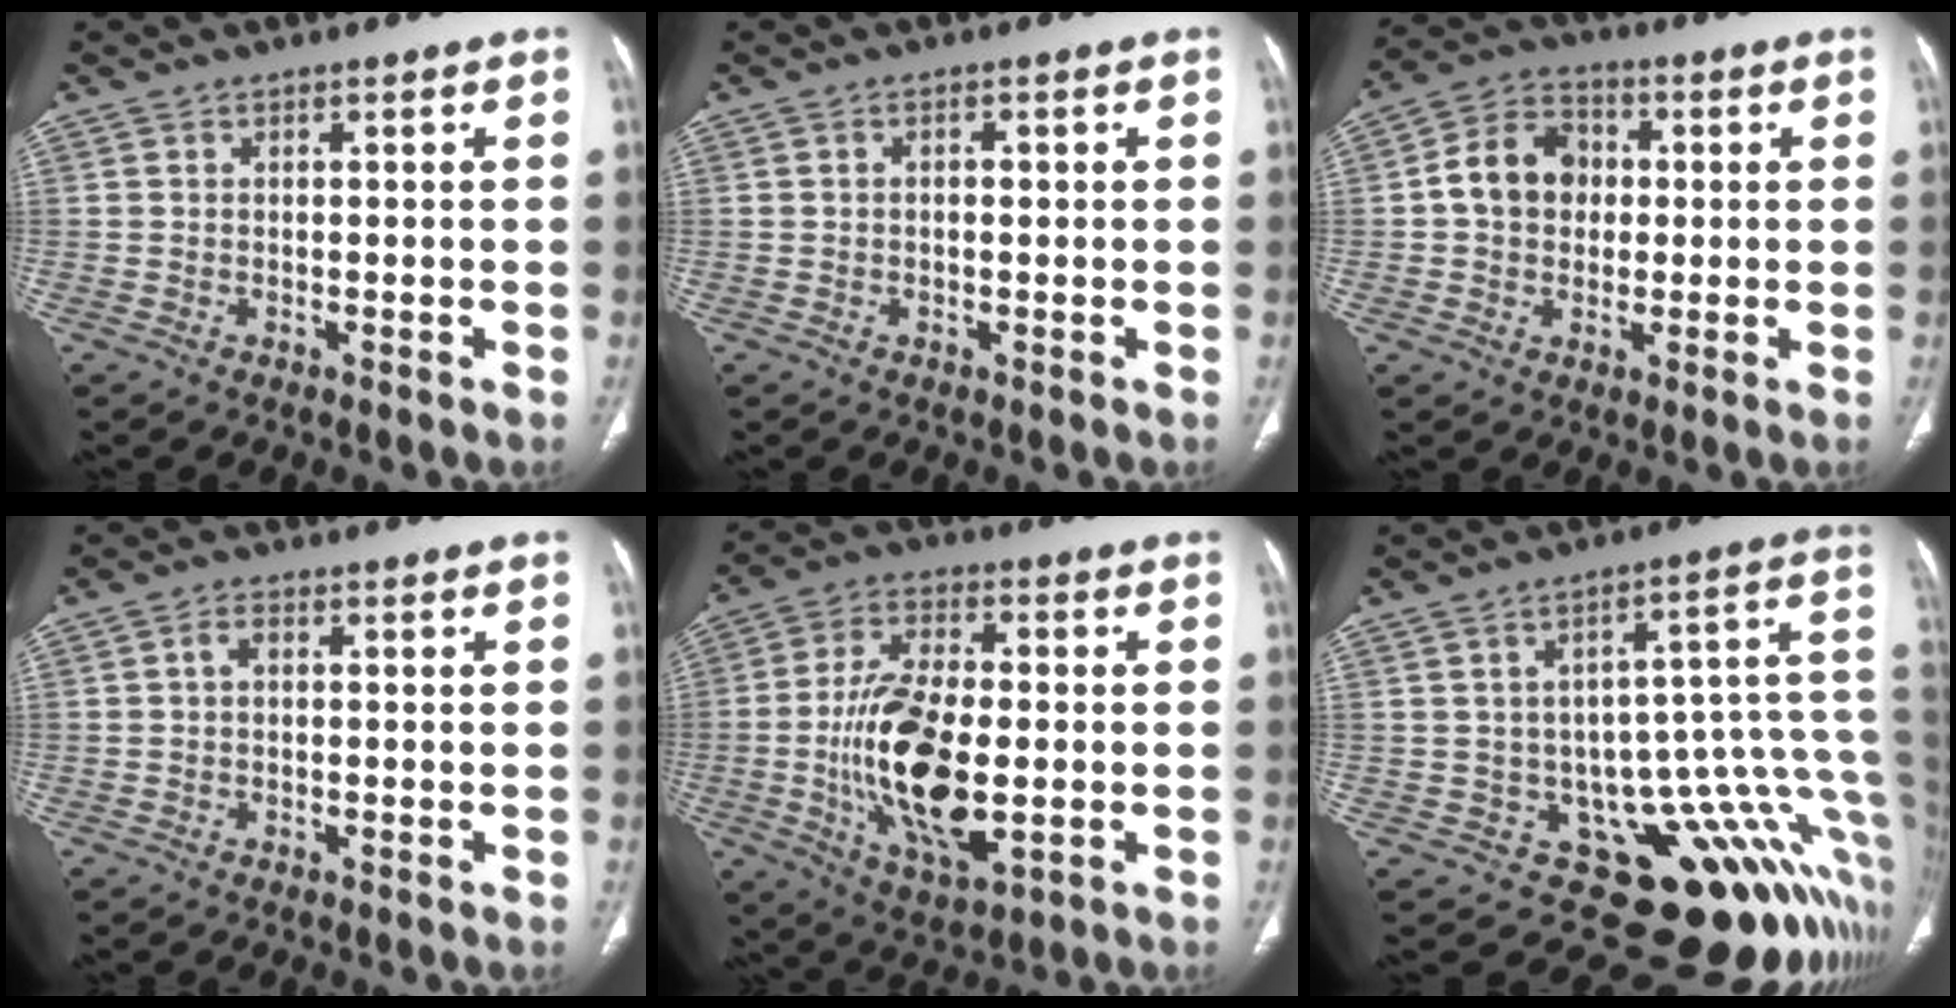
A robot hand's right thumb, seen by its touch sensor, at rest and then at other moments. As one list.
[{"total": 1.2, "force": [0.1, 0.6, 1.1], "torque": [-0.023, 0.006, 0.003]}, {"total": 10.0, "force": [0.6, 8.1, 5.8], "torque": [-0.080, 0.022, 0.002]}, {"total": 1.6, "force": [0.1, 1.0, 1.3], "torque": [-0.022, 0.006, -0.001]}, {"total": 18.2, "force": [-2.6, 8.3, 16.0], "torque": [-0.296, -0.003, -0.038]}, {"total": 22.4, "force": [-5.4, 11.2, 18.6], "torque": [-0.130, 0.073, -0.053]}]